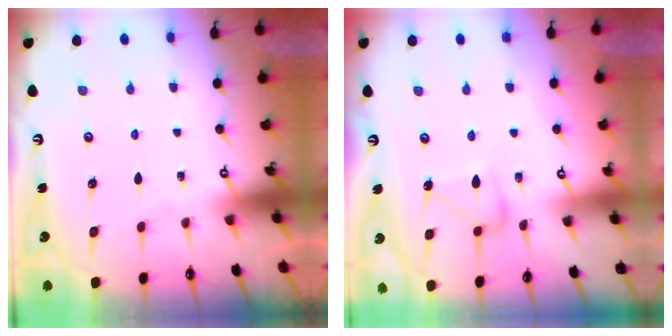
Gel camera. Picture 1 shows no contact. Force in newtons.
{"total": 11.9, "press": 11.9, "slide": 0.6}